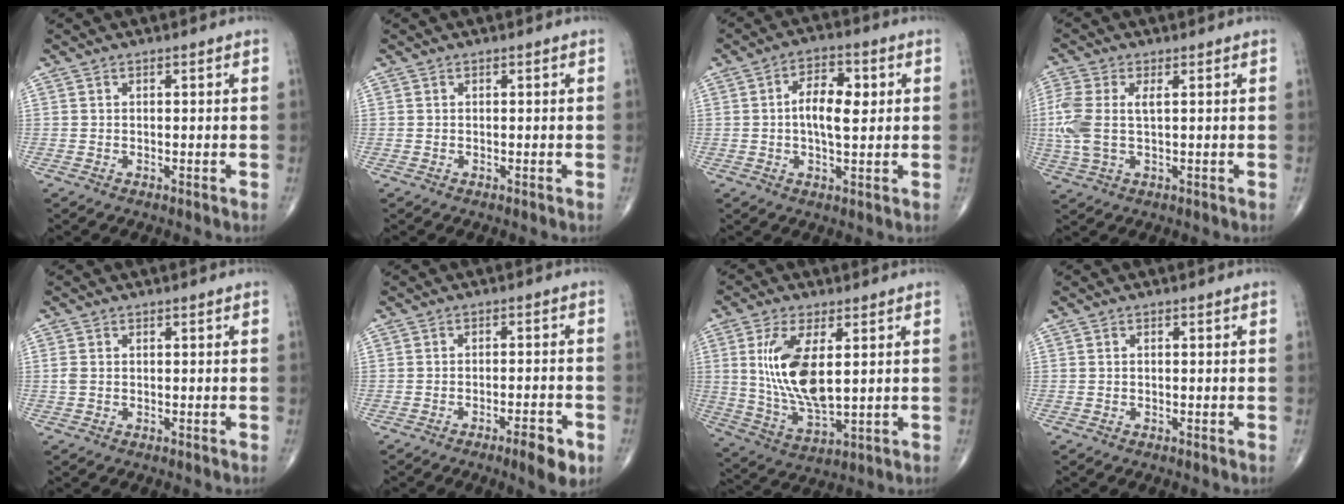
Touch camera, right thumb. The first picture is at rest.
{"total": 0.0}
{"total": 7.9, "force": [0.9, 3.7, 7.0], "torque": [-0.104, 0.006, 0.009]}
{"total": 8.4, "force": [0.8, 4.1, 7.3], "torque": [-0.209, 0.008, 0.021]}
{"total": 1.2, "force": [0.0, 0.8, 0.9], "torque": [-0.031, 0.004, 0.000]}
{"total": 5.9, "force": [-3.3, 1.3, 4.8], "torque": [-0.068, 0.011, -0.046]}
{"total": 13.7, "force": [2.7, 5.7, 12.1], "torque": [-0.240, -0.025, 0.062]}
{"total": 0.0}